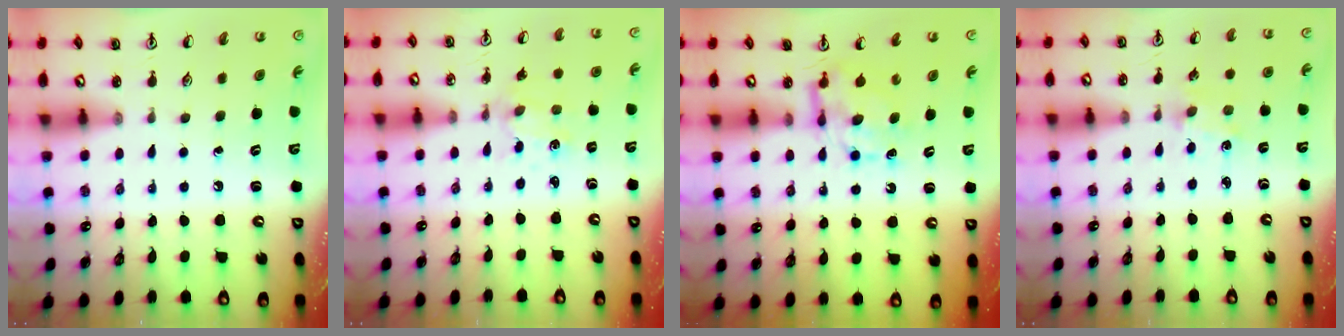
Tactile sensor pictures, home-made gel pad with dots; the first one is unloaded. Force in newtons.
{"total": 1.7, "press": 1.7, "slide": 0.3}
{"total": 6.9, "press": 6.9, "slide": 0.2}
{"total": 1.0, "press": 0.9, "slide": 0.2}